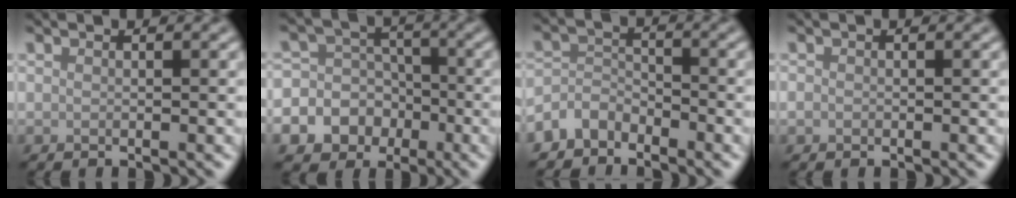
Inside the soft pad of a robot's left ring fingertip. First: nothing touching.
{"total": 10.2, "force": [-3.8, 9.2, 2.3], "torque": [-0.054, -0.009, -0.083]}
{"total": 2.8, "force": [-2.3, 1.5, 0.5], "torque": [-0.008, 0.009, -0.056]}
{"total": 0.5, "force": [-0.2, 0.5, 0.2], "torque": [-0.002, -0.004, -0.005]}